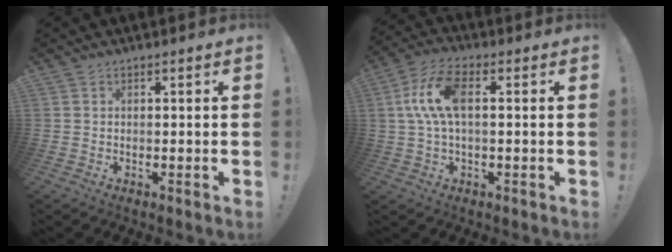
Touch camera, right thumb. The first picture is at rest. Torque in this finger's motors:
{"motor_torque": [0.57, 0.55, 1.55, -0.24, 0.18]}